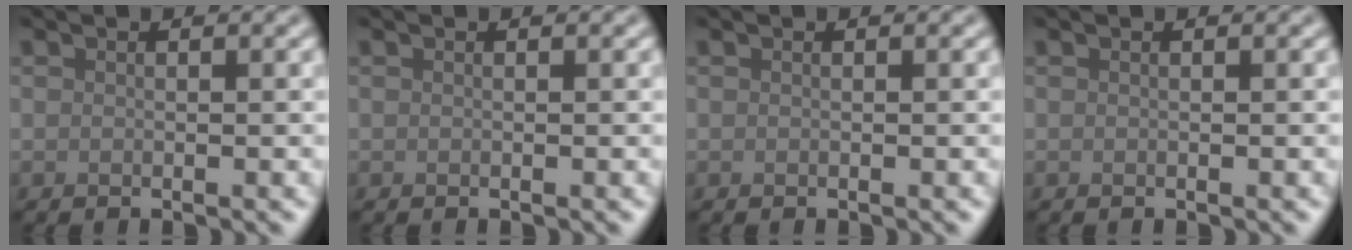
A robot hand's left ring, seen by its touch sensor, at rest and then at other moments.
{"total": 0.0}
{"total": 0.0}
{"total": 0.0}